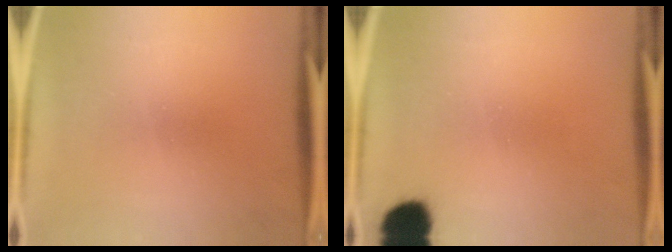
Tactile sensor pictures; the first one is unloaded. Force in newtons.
{"total": 8.3}